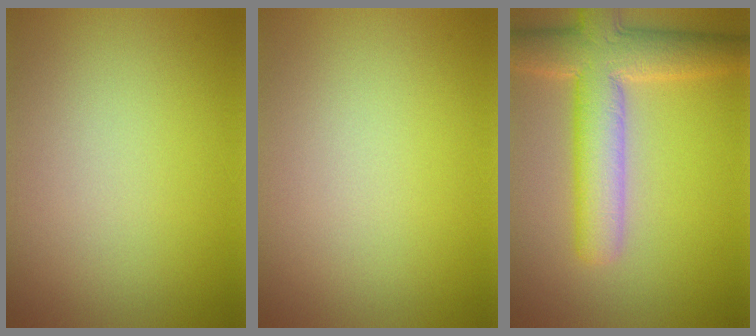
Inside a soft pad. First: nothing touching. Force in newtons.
{"total": 0.0}
{"total": 7.6, "press": 7.6, "slide": 0.4}